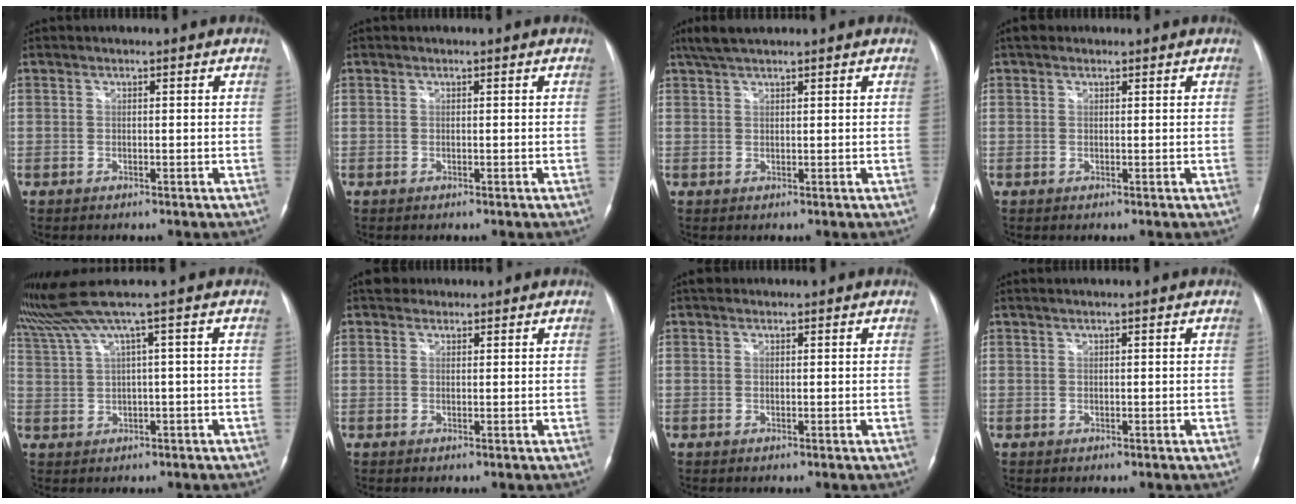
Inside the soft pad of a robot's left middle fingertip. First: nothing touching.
{"total": 0.0}
{"total": 3.9, "force": [3.2, 0.7, 2.1], "torque": [-0.047, 0.017, 0.063]}
{"total": 1.4, "force": [1.0, 1.0, 0.3], "torque": [-0.009, 0.013, 0.013]}
{"total": 6.5, "force": [4.3, -2.1, 4.4], "torque": [-0.091, 0.030, 0.090]}
{"total": 2.1, "force": [1.6, 1.3, 0.1], "torque": [0.000, 0.016, 0.023]}
{"total": 0.8, "force": [0.6, 0.5, 0.1], "torque": [-0.004, 0.009, 0.008]}
{"total": 0.7, "force": [0.5, -0.1, 0.5], "torque": [-0.015, 0.011, 0.014]}